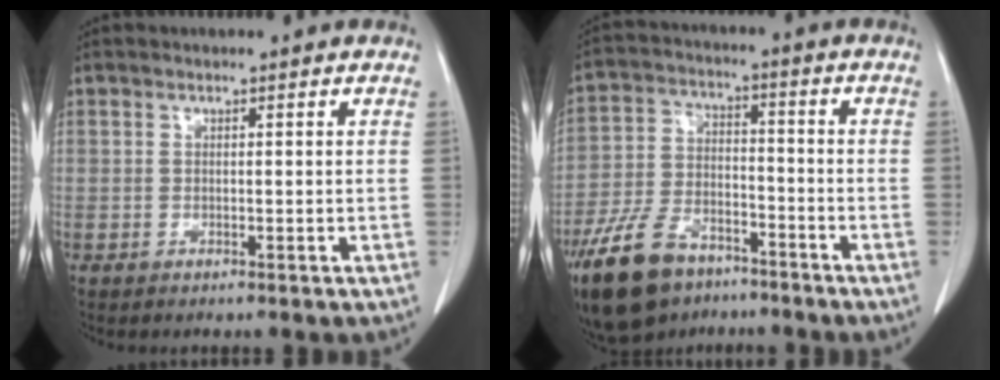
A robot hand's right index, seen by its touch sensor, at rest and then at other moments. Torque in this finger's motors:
{"motor_torque": [-0.16, -0.42, -0.32, -0.21]}